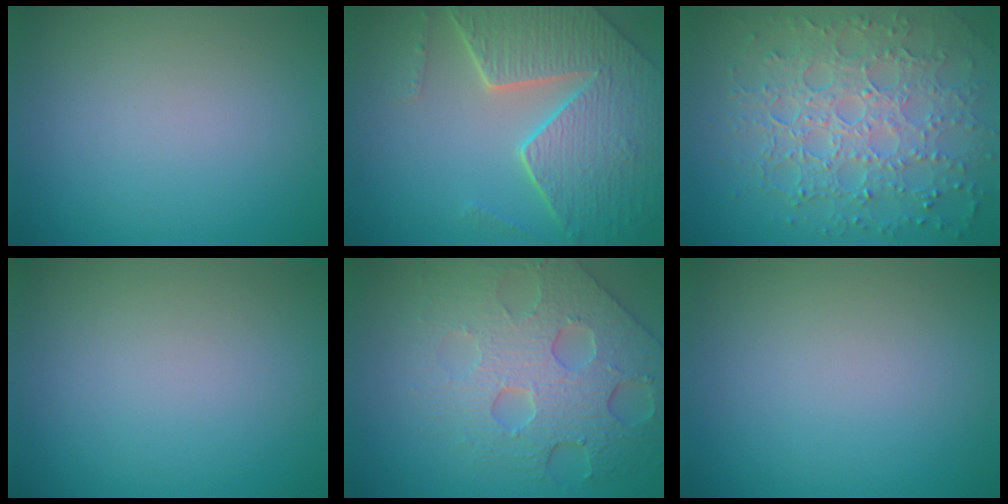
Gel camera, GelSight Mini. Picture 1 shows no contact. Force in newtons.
{"total": 8.3, "press": 5.8, "slide": 5.9}
{"total": 7.7, "press": 5.4, "slide": 5.5}
{"total": 0.0}
{"total": 6.8, "press": 5.4, "slide": 4.2}
{"total": 0.0}